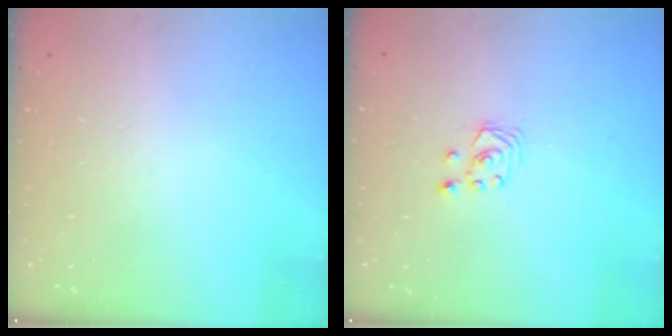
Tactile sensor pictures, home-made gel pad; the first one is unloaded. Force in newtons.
{"total": 2.9, "press": 2.8, "slide": 0.3}